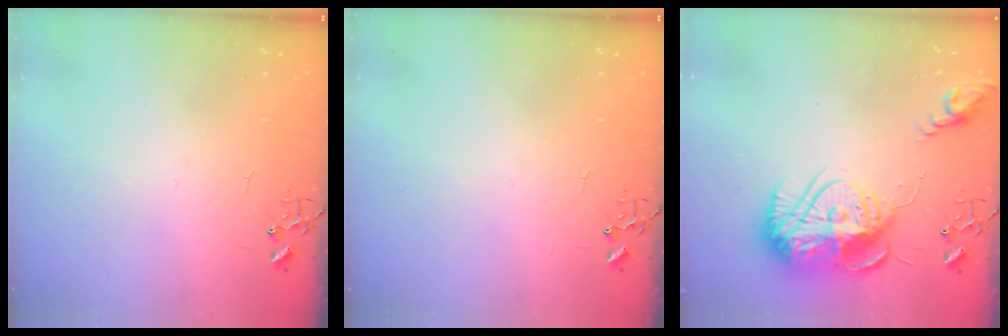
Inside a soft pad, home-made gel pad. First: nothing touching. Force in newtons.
{"total": 0.0}
{"total": 18.7, "press": 18.6, "slide": 1.7}